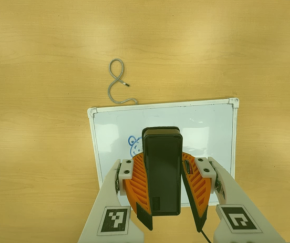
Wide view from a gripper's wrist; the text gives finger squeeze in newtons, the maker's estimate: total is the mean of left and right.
{"total": 11.3, "left": 9.9, "right": 12.7}